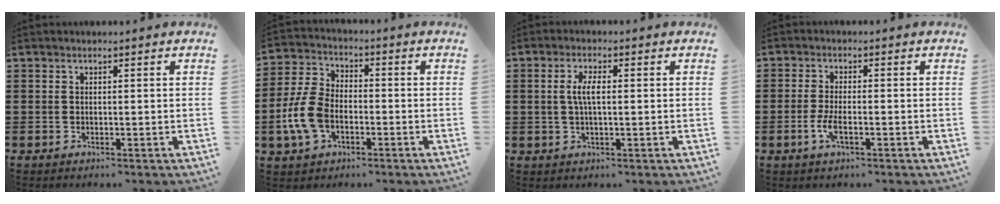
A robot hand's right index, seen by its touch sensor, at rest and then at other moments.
{"total": 7.7, "force": [-2.4, 4.6, 5.8], "torque": [-0.149, -0.003, -0.053]}
{"total": 3.7, "force": [0.2, 1.2, 3.5], "torque": [-0.074, 0.002, -0.001]}
{"total": 3.2, "force": [-1.3, 1.0, 2.8], "torque": [-0.059, -0.002, -0.027]}